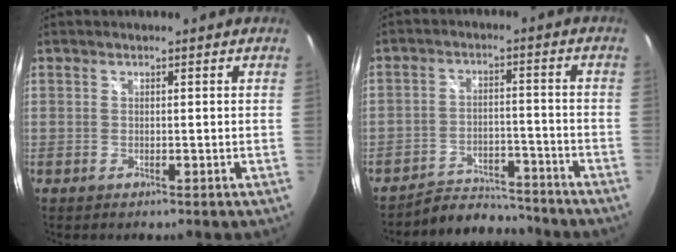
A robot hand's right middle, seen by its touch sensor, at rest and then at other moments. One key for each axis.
{"total": 7.9, "fx": -7.7, "fy": 1.8, "fz": 0.2, "tx": -0.019, "ty": 0.019, "tz": -0.119}